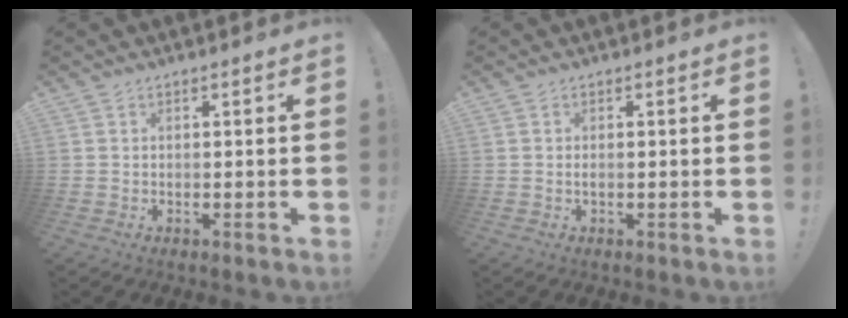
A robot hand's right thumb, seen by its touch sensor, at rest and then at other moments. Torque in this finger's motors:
{"motor_torque": [0.02, -0.21, -0.19, 0.32, 0.00]}